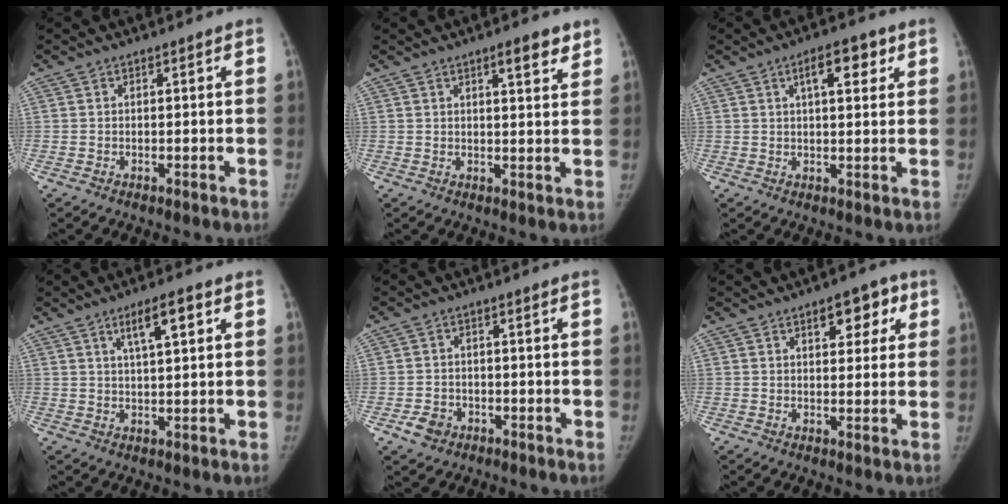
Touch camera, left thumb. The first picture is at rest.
{"total": 4.9, "force": [3.2, 1.2, 3.5], "torque": [-0.039, -0.018, 0.043]}
{"total": 6.7, "force": [3.0, 2.7, 5.4], "torque": [-0.063, -0.004, 0.041]}
{"total": 6.1, "force": [2.7, 1.5, 5.2], "torque": [-0.082, -0.003, 0.046]}
{"total": 3.9, "force": [-2.0, 3.0, 1.4], "torque": [-0.019, 0.014, -0.029]}
{"total": 7.2, "force": [3.3, 3.9, 5.0], "torque": [-0.028, -0.006, 0.037]}